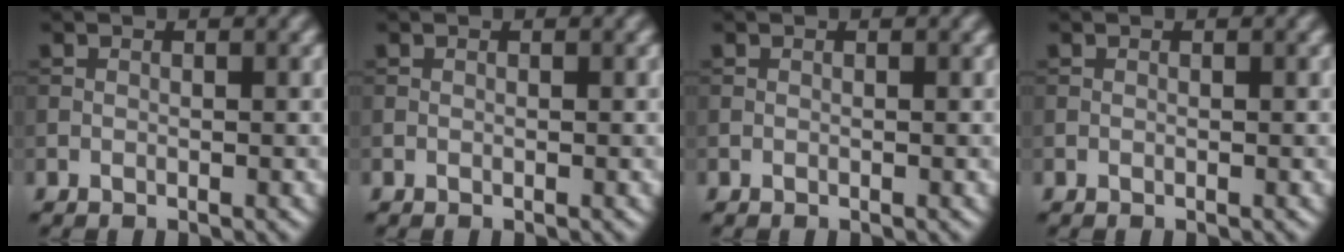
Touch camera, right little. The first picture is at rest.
{"total": 0.0}
{"total": 0.0}
{"total": 0.0}